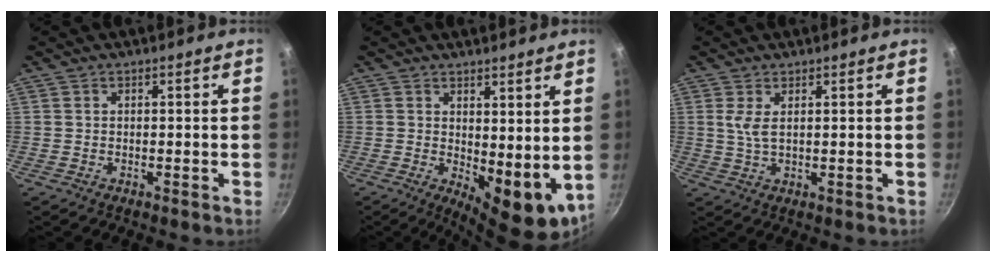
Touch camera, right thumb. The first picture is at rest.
{"total": 9.7, "force": [1.7, 4.6, 8.4], "torque": [-0.097, -0.025, 0.036]}
{"total": 3.2, "force": [1.1, 1.1, 2.8], "torque": [-0.061, -0.007, 0.024]}